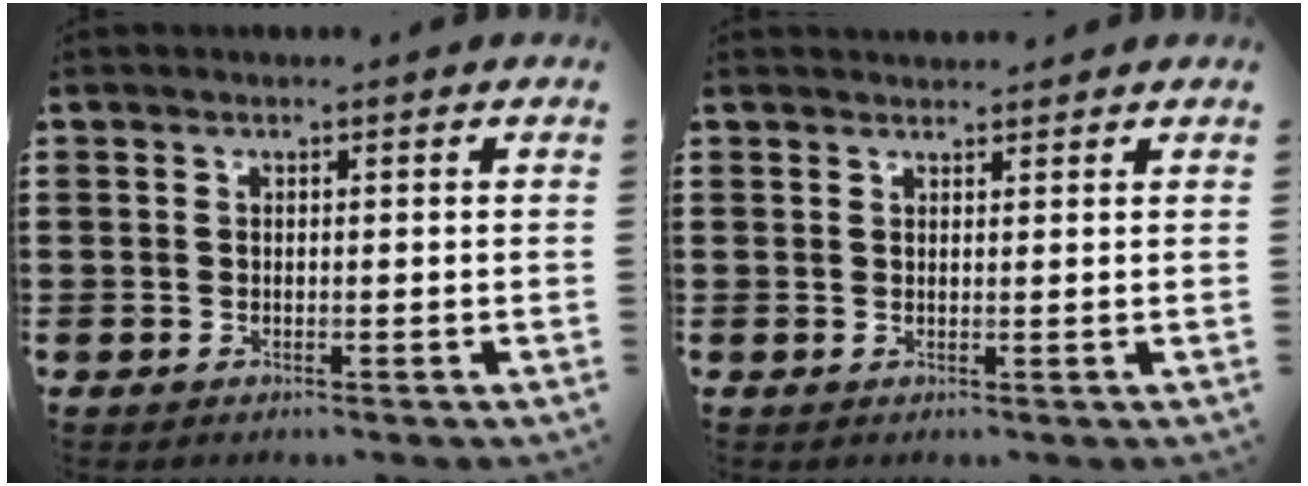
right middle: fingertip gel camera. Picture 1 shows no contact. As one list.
[{"total": 1.4, "force": [1.4, 0.2, 0.0], "torque": [0.005, -0.001, 0.024]}]